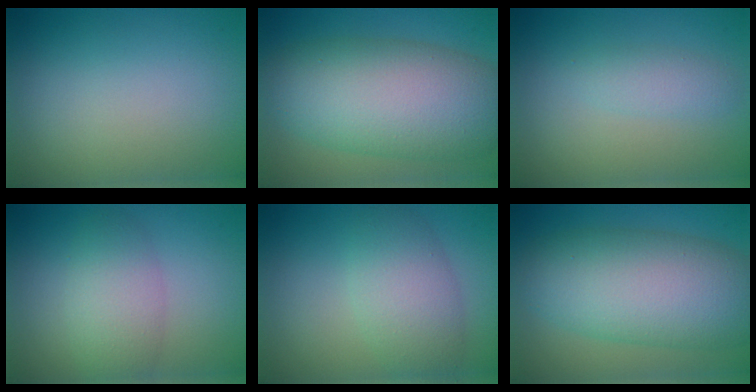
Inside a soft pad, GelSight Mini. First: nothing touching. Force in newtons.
{"total": 10.8, "press": 10.8, "slide": 0.4}
{"total": 1.8, "press": 1.8, "slide": 0.0}
{"total": 4.0, "press": 4.0, "slide": 0.1}
{"total": 4.6, "press": 4.6, "slide": 0.2}
{"total": 10.1, "press": 10.1, "slide": 0.2}